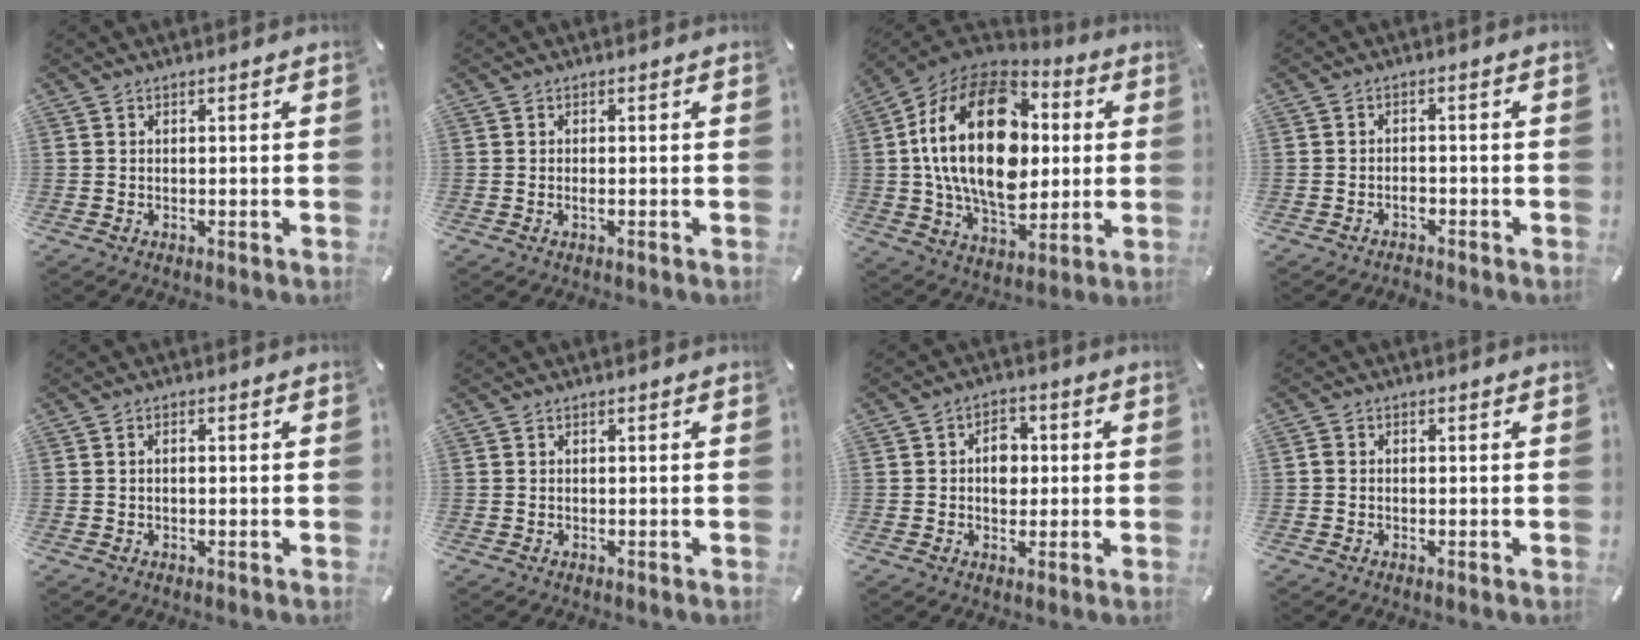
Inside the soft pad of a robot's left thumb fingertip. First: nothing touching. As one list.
[{"total": 0.8, "force": [-0.3, 0.0, 0.8], "torque": [-0.015, -0.007, -0.003]}, {"total": 27.3, "force": [2.8, 17.8, 20.6], "torque": [-0.396, 0.009, 0.047]}, {"total": 2.2, "force": [-1.5, 1.2, 1.0], "torque": [-0.022, 0.007, -0.031]}, {"total": 1.0, "force": [-0.1, 0.5, 0.8], "torque": [-0.016, 0.002, -0.002]}, {"total": 0.0}, {"total": 5.8, "force": [0.1, 4.4, 3.7], "torque": [-0.042, -0.001, -0.005]}, {"total": 1.0, "force": [-0.3, 0.8, 0.5], "torque": [-0.007, 0.004, -0.006]}]